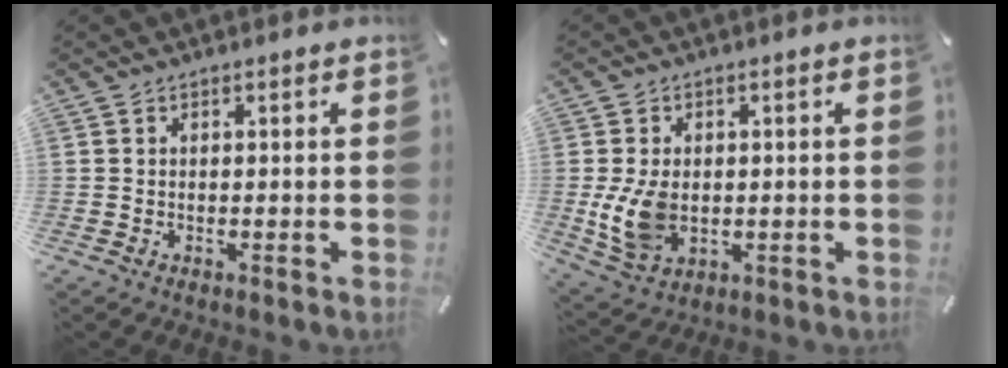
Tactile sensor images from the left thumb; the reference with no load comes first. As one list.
[{"total": 9.3, "force": [-0.6, 6.7, 6.4], "torque": [-0.132, -0.004, -0.010]}]